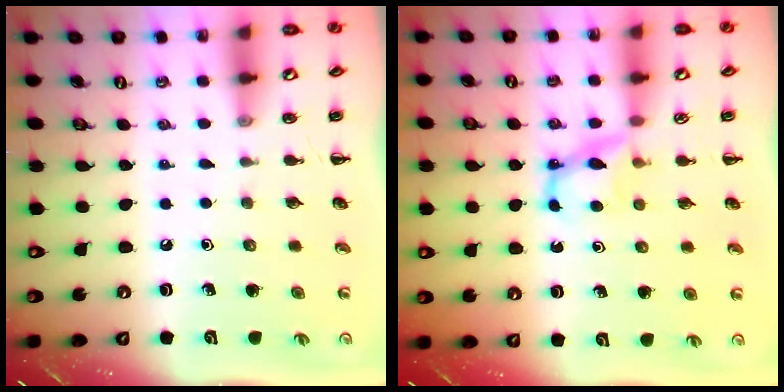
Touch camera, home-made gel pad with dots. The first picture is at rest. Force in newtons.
{"total": 4.9, "press": 4.8, "slide": 1.1}